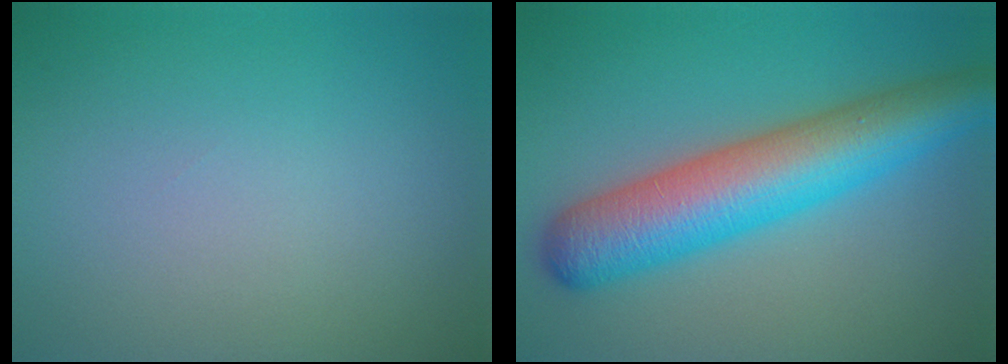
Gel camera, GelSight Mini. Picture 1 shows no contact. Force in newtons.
{"total": 9.0, "press": 9.0, "slide": 0.2}